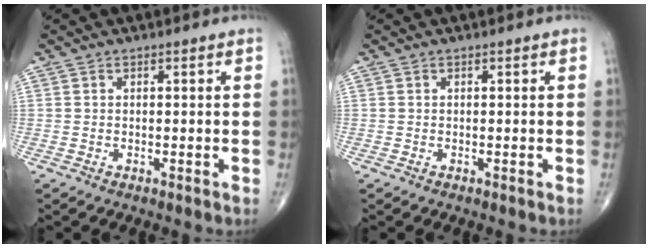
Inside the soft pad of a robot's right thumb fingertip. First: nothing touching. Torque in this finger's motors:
{"motor_torque": [-0.21, -0.02, -0.18, -0.07, 0.00]}